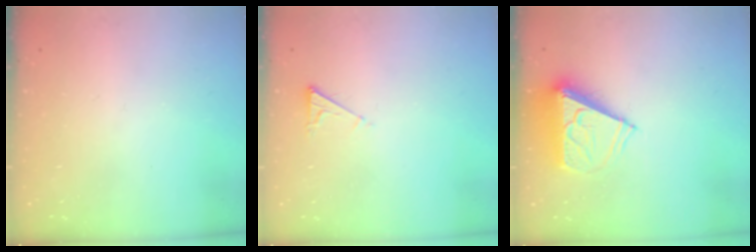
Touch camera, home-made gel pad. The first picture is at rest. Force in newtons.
{"total": 2.9, "press": 2.9, "slide": 0.5}
{"total": 8.3, "press": 8.3, "slide": 0.3}